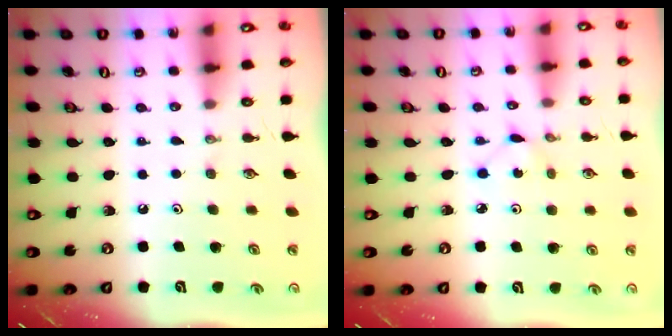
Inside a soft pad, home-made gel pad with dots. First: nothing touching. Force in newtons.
{"total": 1.9, "press": 1.9, "slide": 0.2}